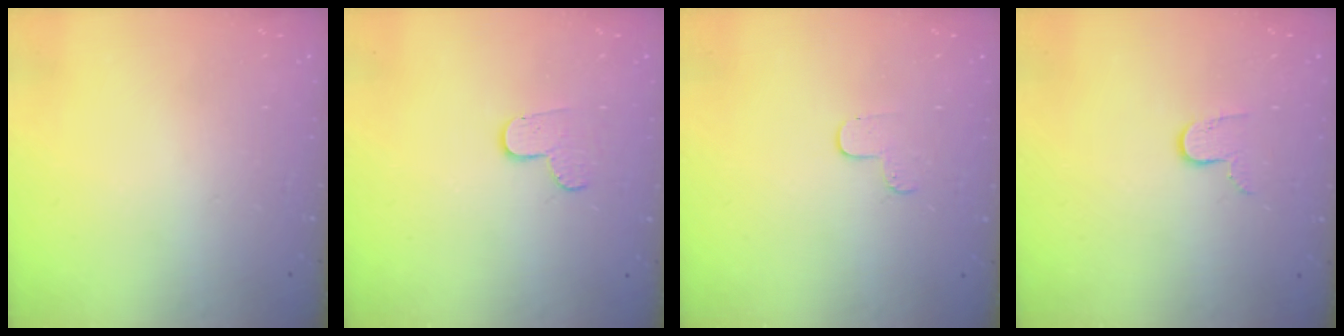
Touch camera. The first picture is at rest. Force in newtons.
{"total": 3.3, "press": 3.3, "slide": 0.3}
{"total": 4.1, "press": 4.0, "slide": 0.4}
{"total": 6.3, "press": 6.3, "slide": 0.5}